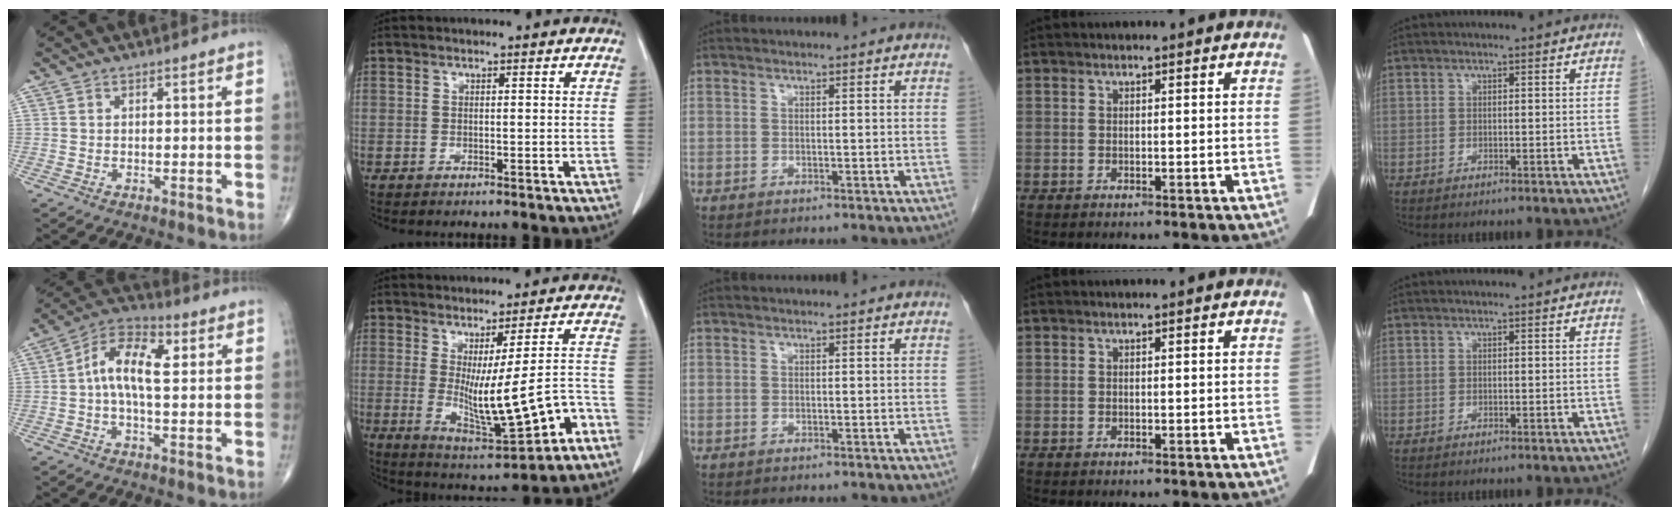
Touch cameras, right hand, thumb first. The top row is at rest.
{"thumb": {"total": 10.4, "force": [1.3, 5.1, 8.9], "torque": [-0.152, 0.030, 0.013]}, "index": {"total": 12.9, "force": [-3.1, 1.8, 12.4], "torque": [-0.188, -0.017, -0.028]}}